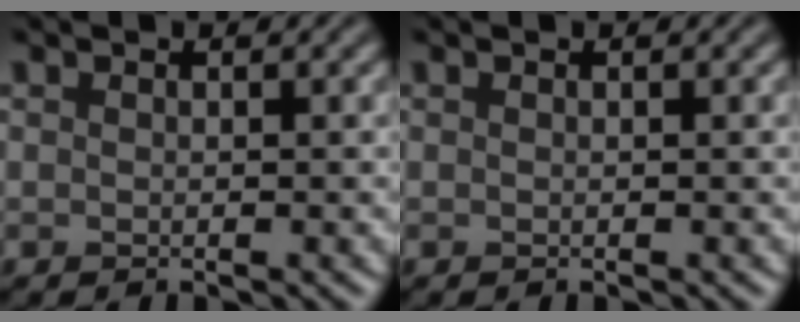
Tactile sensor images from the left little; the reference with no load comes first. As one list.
[{"total": 0.0}]